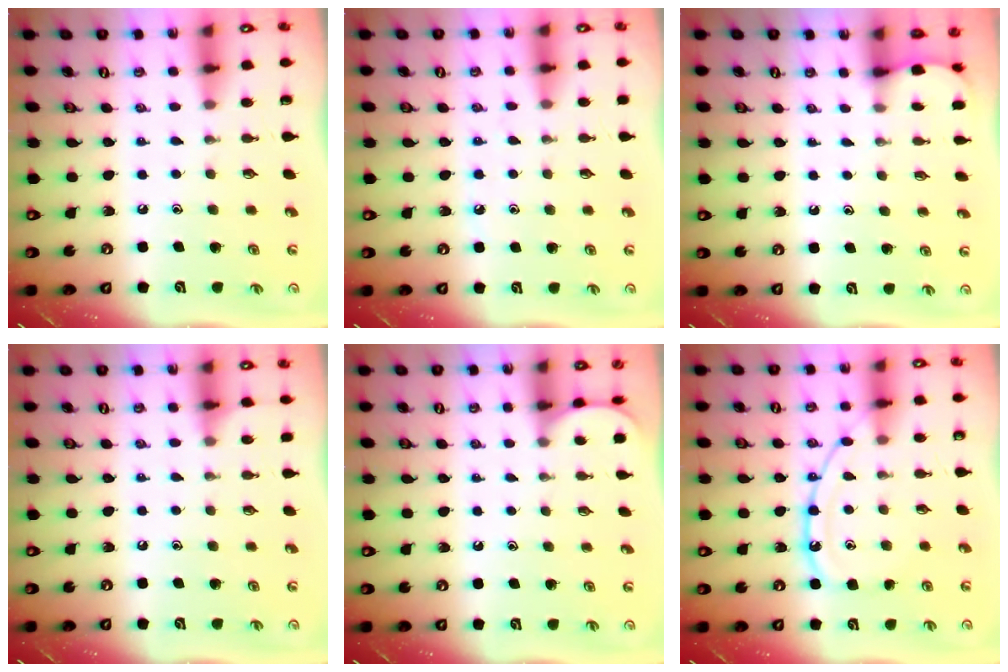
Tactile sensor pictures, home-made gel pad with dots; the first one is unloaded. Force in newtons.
{"total": 5.9, "press": 5.9, "slide": 0.7}
{"total": 1.3, "press": 1.3, "slide": 0.1}
{"total": 4.4, "press": 4.4, "slide": 0.6}
{"total": 1.1, "press": 1.1, "slide": 0.1}
{"total": 12.5, "press": 12.5, "slide": 1.2}